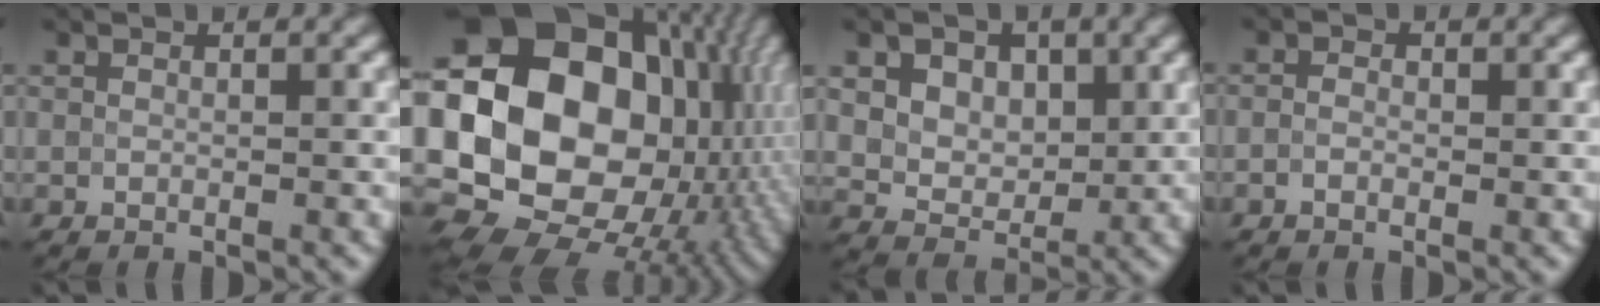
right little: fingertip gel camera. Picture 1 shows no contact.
{"total": 22.5, "force": [1.2, 17.6, 14.0], "torque": [-0.280, 0.002, 0.003]}
{"total": 8.2, "force": [3.5, 5.9, 4.4], "torque": [-0.073, 0.024, 0.053]}
{"total": 0.7, "force": [-0.3, 0.4, 0.5], "torque": [-0.009, 0.002, -0.009]}